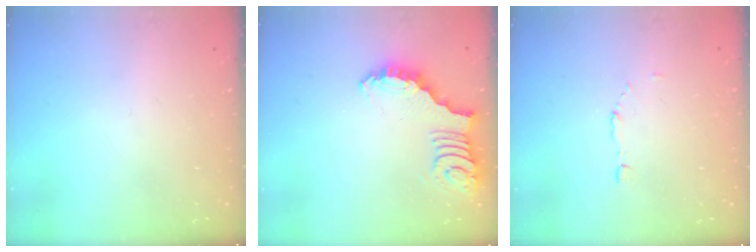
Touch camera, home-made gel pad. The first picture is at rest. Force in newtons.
{"total": 2.6, "press": 2.6, "slide": 0.5}
{"total": 3.3, "press": 3.2, "slide": 0.8}